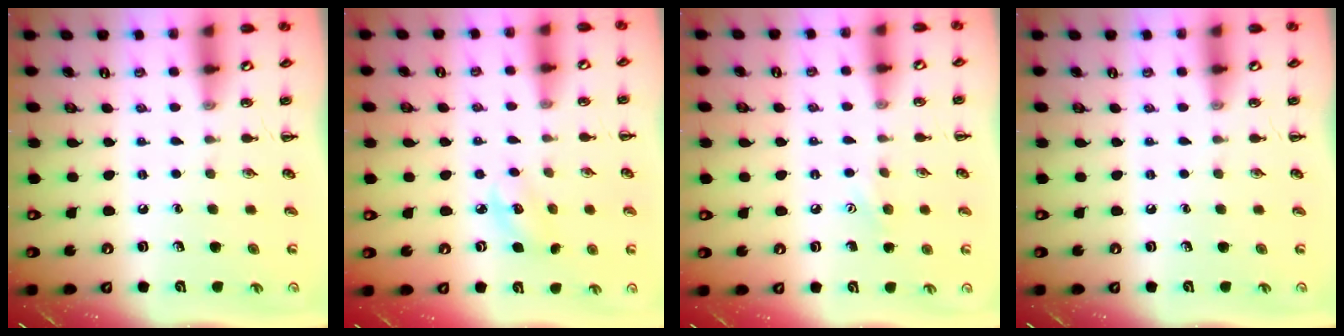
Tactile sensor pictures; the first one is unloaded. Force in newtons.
{"total": 5.5, "press": 5.4, "slide": 1.0}
{"total": 5.8, "press": 5.6, "slide": 1.5}
{"total": 0.0}